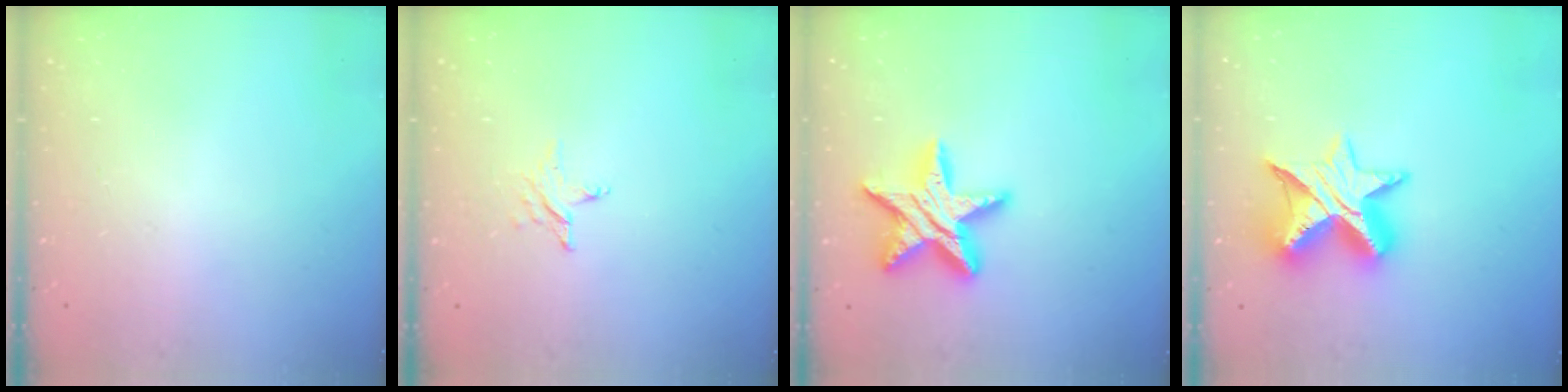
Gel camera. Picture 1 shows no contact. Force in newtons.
{"total": 3.0, "press": 3.0, "slide": 0.3}
{"total": 16.5, "press": 16.5, "slide": 1.1}
{"total": 12.4, "press": 12.4, "slide": 0.5}